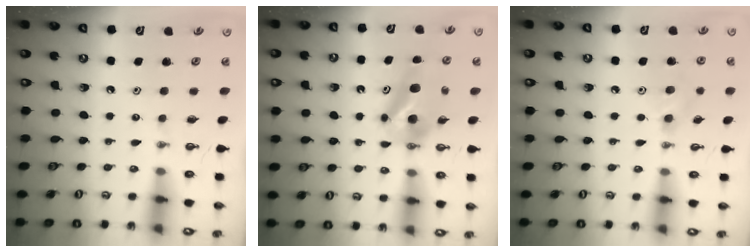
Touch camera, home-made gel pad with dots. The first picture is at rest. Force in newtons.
{"total": 6.6, "press": 6.6, "slide": 0.8}
{"total": 8.3, "press": 7.3, "slide": 4.0}